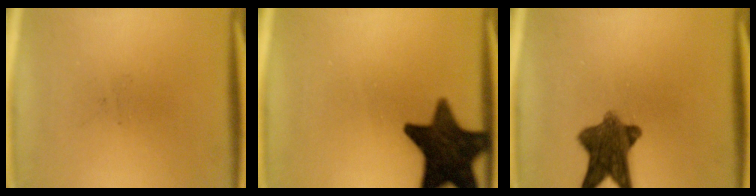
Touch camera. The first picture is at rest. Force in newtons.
{"total": 14.9}
{"total": 9.4}